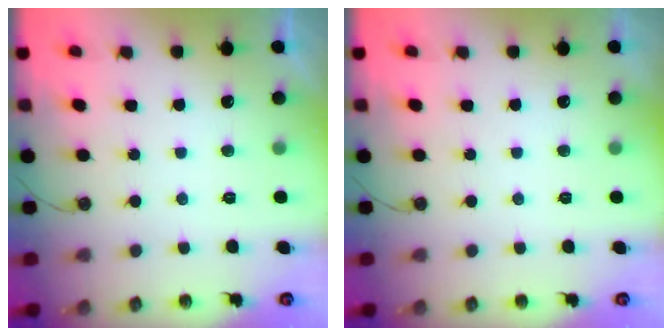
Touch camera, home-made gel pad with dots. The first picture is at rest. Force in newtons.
{"total": 0.0}